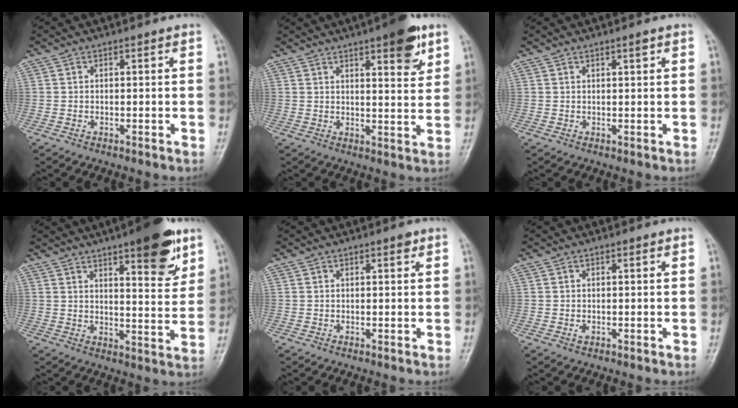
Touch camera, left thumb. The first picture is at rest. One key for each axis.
{"total": 9.1, "fx": 5.1, "fy": 2.6, "fz": 7.0, "tx": -0.078, "ty": -0.025, "tz": 0.066}
{"total": 1.2, "fx": 0.7, "fy": 0.2, "fz": 0.9, "tx": -0.014, "ty": -0.003, "tz": 0.012}
{"total": 13.1, "fx": 7.8, "fy": 3.7, "fz": 9.8, "tx": -0.107, "ty": -0.041, "tz": 0.106}
{"total": 1.1, "fx": 0.7, "fy": 0.4, "fz": 0.7, "tx": -0.007, "ty": -0.002, "tz": 0.008}
{"total": 1.0, "fx": 0.1, "fy": 0.6, "fz": 0.8, "tx": -0.010, "ty": -0.001, "tz": 0.003}